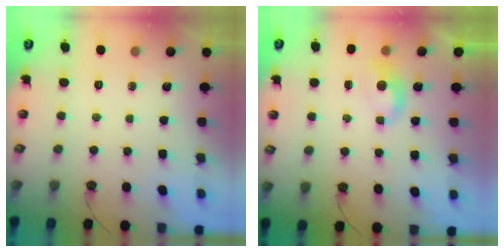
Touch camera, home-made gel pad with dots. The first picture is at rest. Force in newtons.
{"total": 1.5, "press": 1.5, "slide": 0.4}